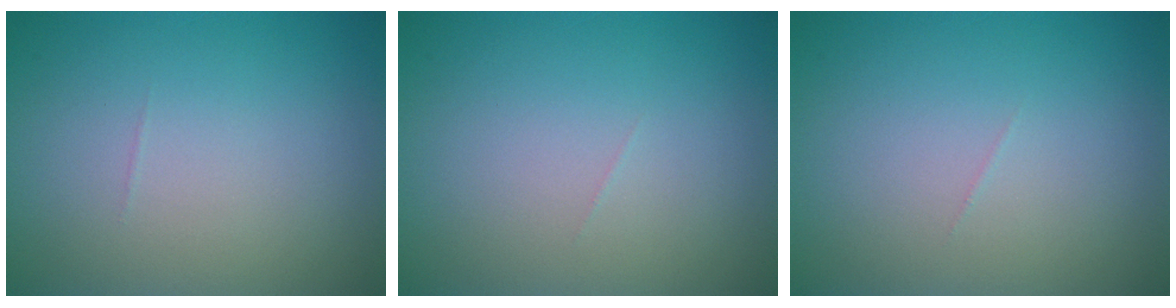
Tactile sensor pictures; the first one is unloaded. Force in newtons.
{"total": 0.0}
{"total": 0.0}